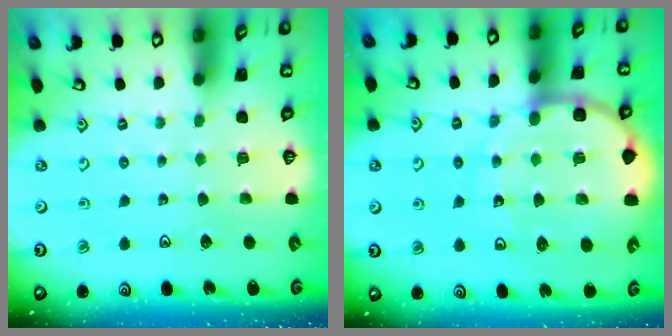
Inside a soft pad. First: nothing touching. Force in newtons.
{"total": 13.7, "press": 13.4, "slide": 3.0}